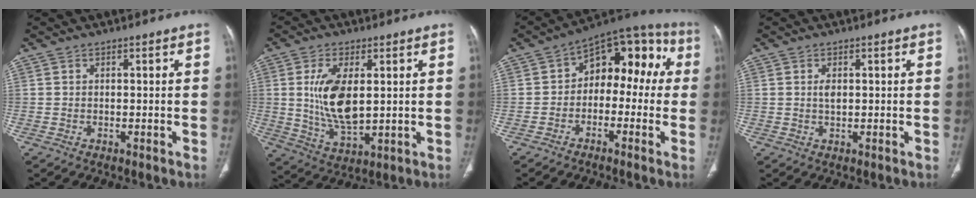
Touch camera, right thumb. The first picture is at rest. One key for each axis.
{"total": 11.6, "fx": 1.8, "fy": 5.6, "fz": 10.0, "tx": -0.192, "ty": -0.019, "tz": 0.044}
{"total": 13.6, "fx": 0.4, "fy": 8.7, "fz": 10.4, "tx": -0.082, "ty": 0.059, "tz": -0.011}
{"total": 1.8, "fx": 0.4, "fy": 0.9, "fz": 1.5, "tx": -0.027, "ty": -0.002, "tz": 0.009}